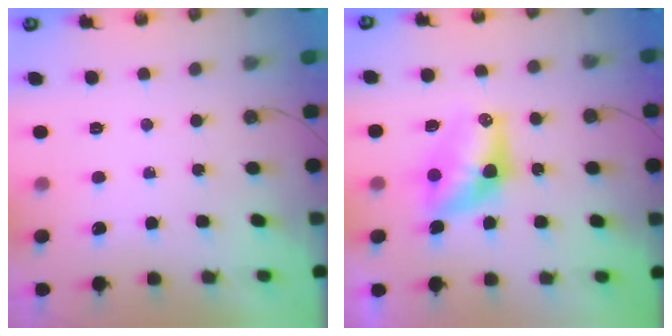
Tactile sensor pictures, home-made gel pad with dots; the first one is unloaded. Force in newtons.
{"total": 9.3, "press": 9.3, "slide": 0.8}